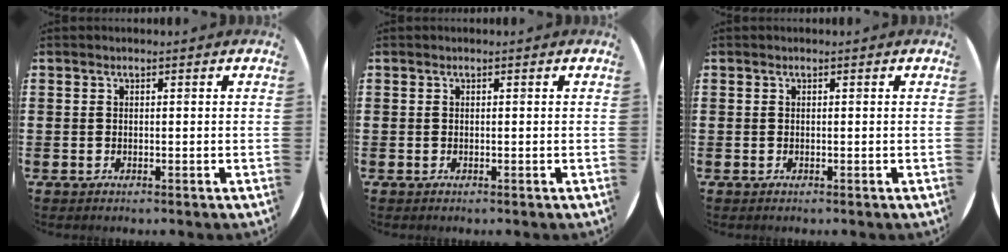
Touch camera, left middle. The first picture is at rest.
{"total": 0.0}
{"total": 0.0}